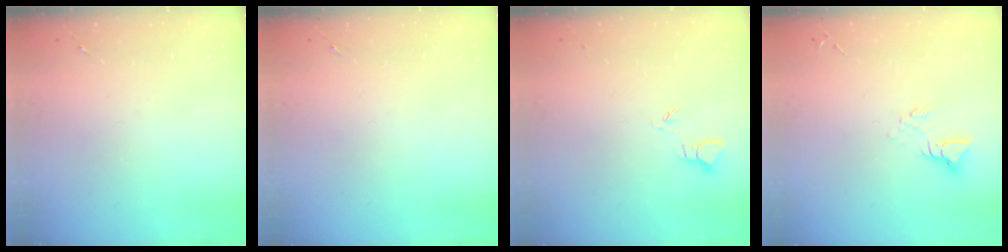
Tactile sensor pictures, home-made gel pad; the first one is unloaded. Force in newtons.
{"total": 0.0}
{"total": 2.4, "press": 2.4, "slide": 0.2}
{"total": 3.9, "press": 3.9, "slide": 0.3}